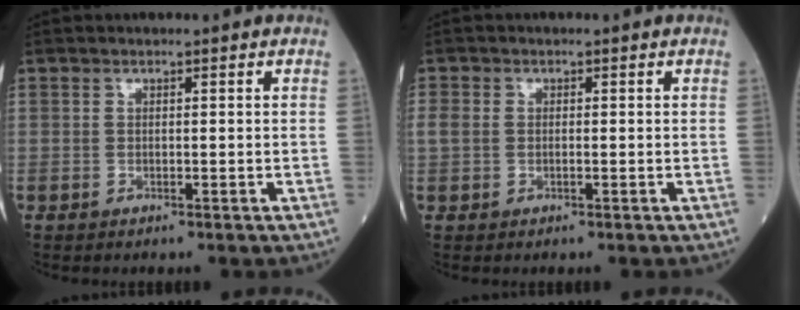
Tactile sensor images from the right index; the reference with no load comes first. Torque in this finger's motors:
{"motor_torque": [0.07, 0.03, 0.07, 0.02]}